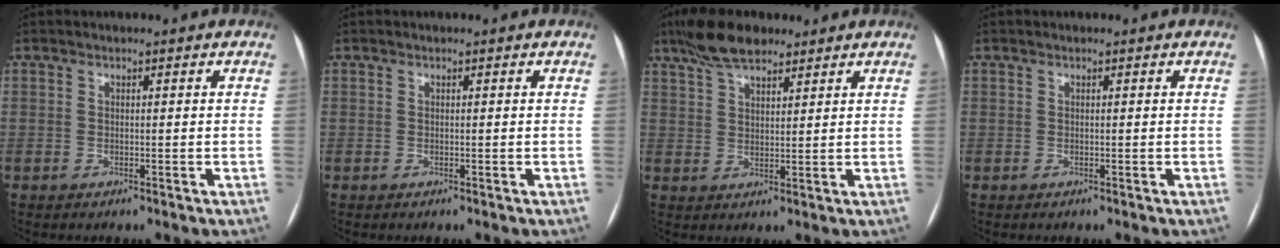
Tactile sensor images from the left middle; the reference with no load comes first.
{"total": 0.0}
{"total": 7.5, "force": [5.8, 2.3, 4.1], "torque": [-0.085, 0.016, 0.108]}
{"total": 0.0}